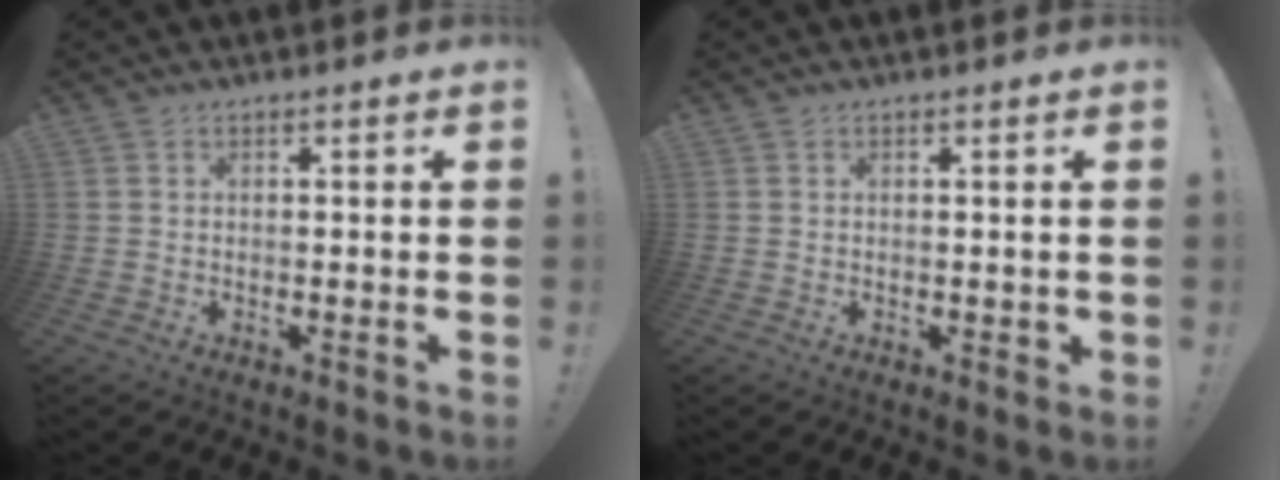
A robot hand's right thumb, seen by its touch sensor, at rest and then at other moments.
{"total": 1.1, "force": [0.2, 0.9, 0.5], "torque": [0.002, -0.001, 0.002]}